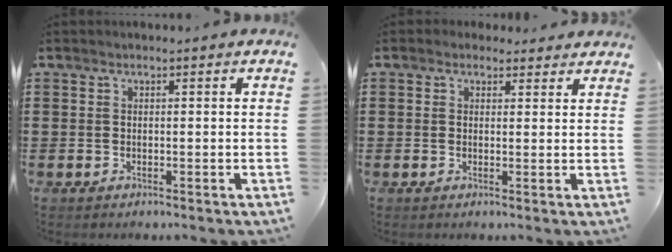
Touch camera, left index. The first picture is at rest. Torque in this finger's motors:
{"motor_torque": [2.14, 0.00, 0.24, 0.02]}